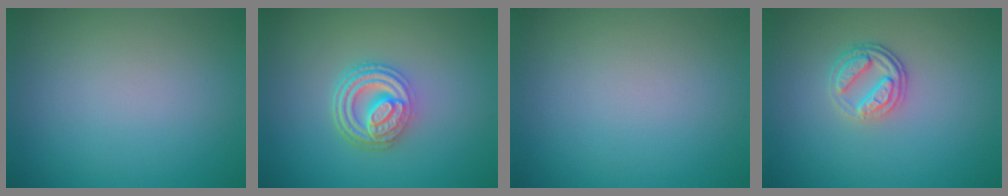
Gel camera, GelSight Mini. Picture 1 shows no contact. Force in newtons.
{"total": 4.9, "press": 3.7, "slide": 3.1}
{"total": 0.0}
{"total": 3.0, "press": 2.5, "slide": 1.7}